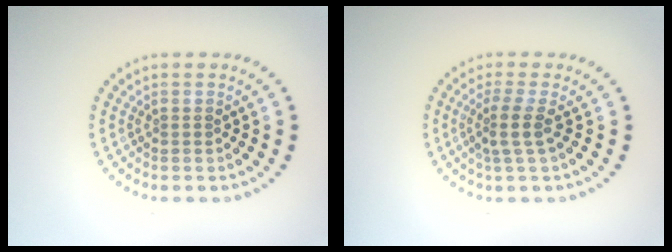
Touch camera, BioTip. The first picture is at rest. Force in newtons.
{"total": 2.2, "press": 1.6, "slide": 1.5}